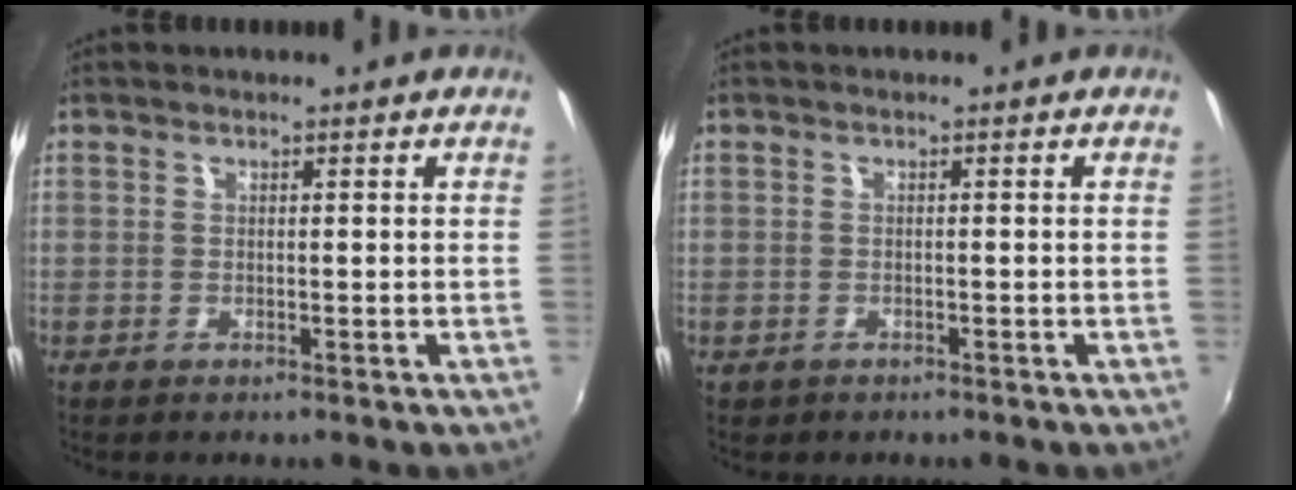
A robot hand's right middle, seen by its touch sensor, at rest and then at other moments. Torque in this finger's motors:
{"motor_torque": [-0.24, 0.10, -0.03, 0.00]}